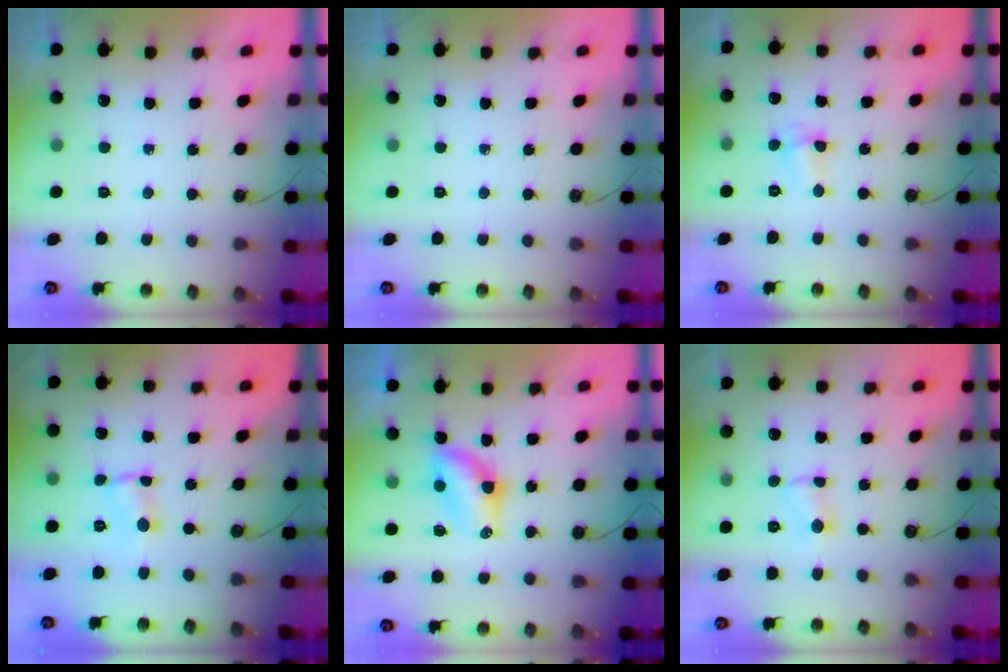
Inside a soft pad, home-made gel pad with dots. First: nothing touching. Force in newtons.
{"total": 0.0}
{"total": 3.0, "press": 2.9, "slide": 0.6}
{"total": 1.0, "press": 1.0, "slide": 0.2}
{"total": 5.6, "press": 5.6, "slide": 0.7}
{"total": 2.9, "press": 2.9, "slide": 0.6}